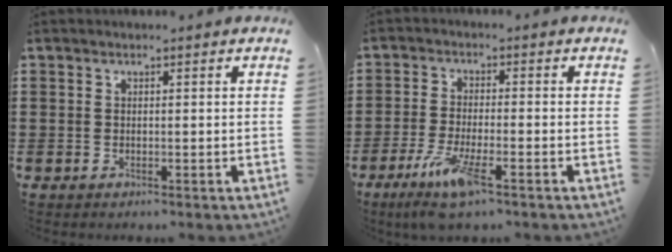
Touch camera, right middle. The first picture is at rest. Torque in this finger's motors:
{"motor_torque": [1.58, -0.55, 0.72, 0.14]}